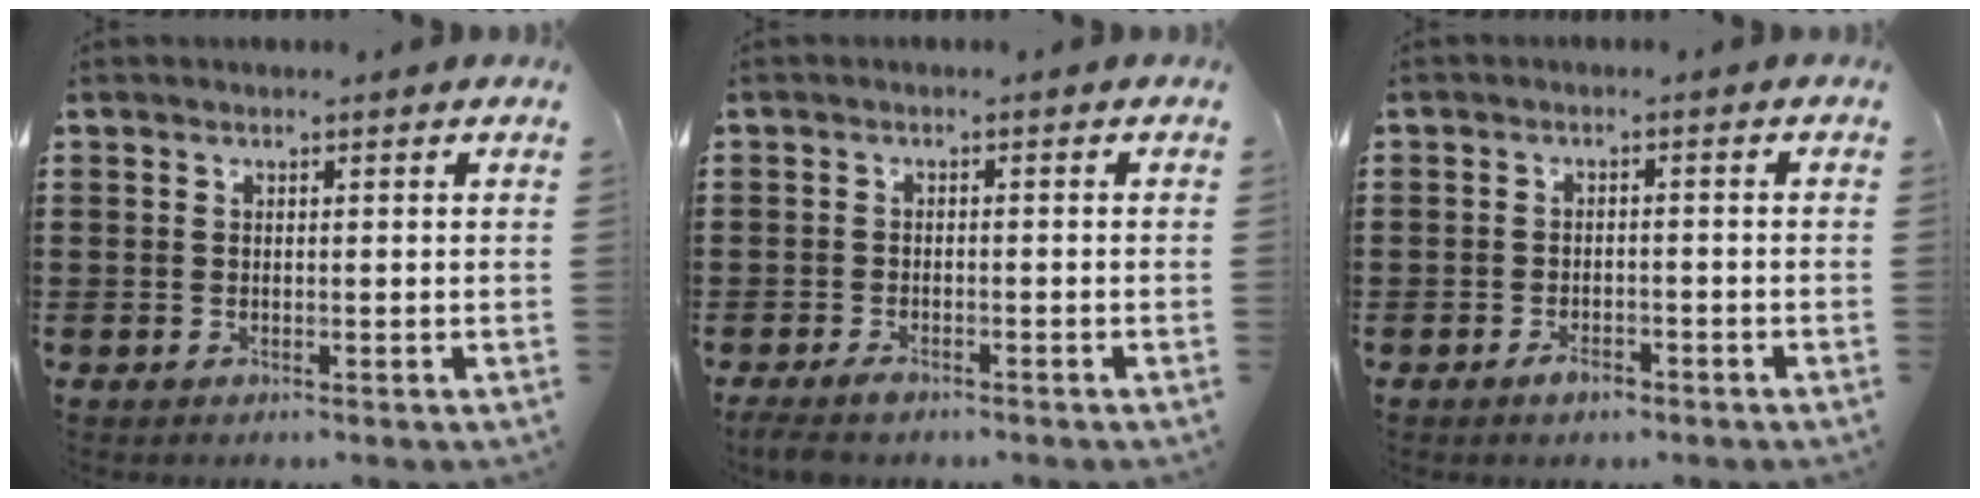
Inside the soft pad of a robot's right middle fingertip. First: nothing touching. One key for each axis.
{"total": 1.7, "fx": -1.4, "fy": 0.5, "fz": 0.9, "tx": -0.026, "ty": -0.004, "tz": -0.029}
{"total": 2.2, "fx": -1.7, "fy": 1.1, "fz": 0.8, "tx": -0.018, "ty": 0.002, "tz": -0.034}